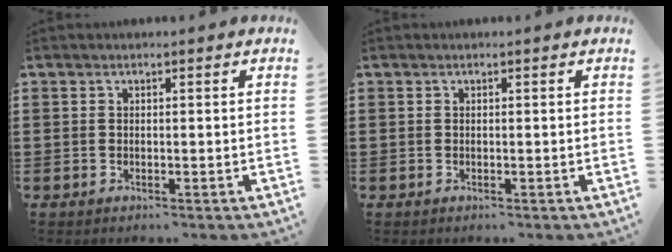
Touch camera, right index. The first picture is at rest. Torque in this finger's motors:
{"motor_torque": [0.01, -0.01, 0.00, 0.01]}